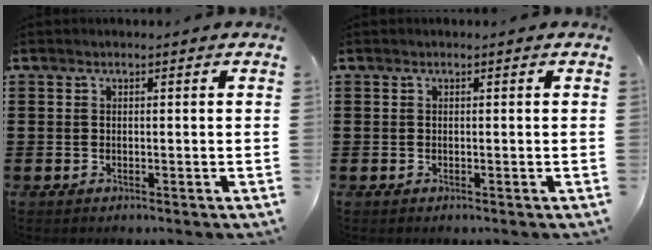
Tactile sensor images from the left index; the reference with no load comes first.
{"total": 0.0}